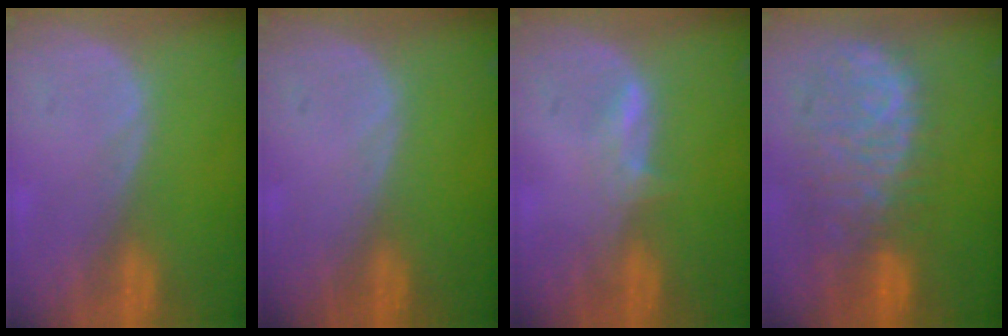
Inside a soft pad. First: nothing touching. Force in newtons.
{"total": 0.0}
{"total": 2.1, "press": 2.0, "slide": 0.4}
{"total": 11.4, "press": 9.7, "slide": 5.9}